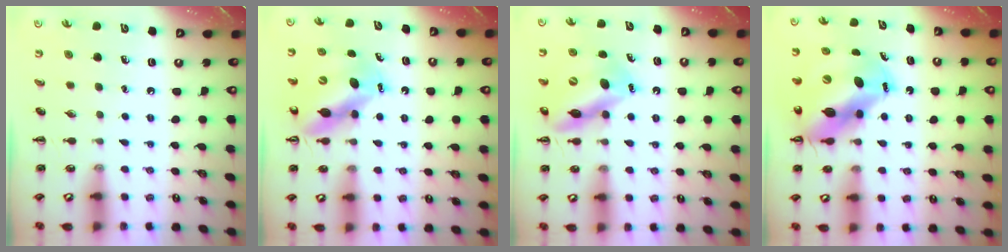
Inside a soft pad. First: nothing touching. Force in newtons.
{"total": 11.5, "press": 11.0, "slide": 3.2}
{"total": 12.7, "press": 12.2, "slide": 3.4}
{"total": 12.9, "press": 12.3, "slide": 3.9}